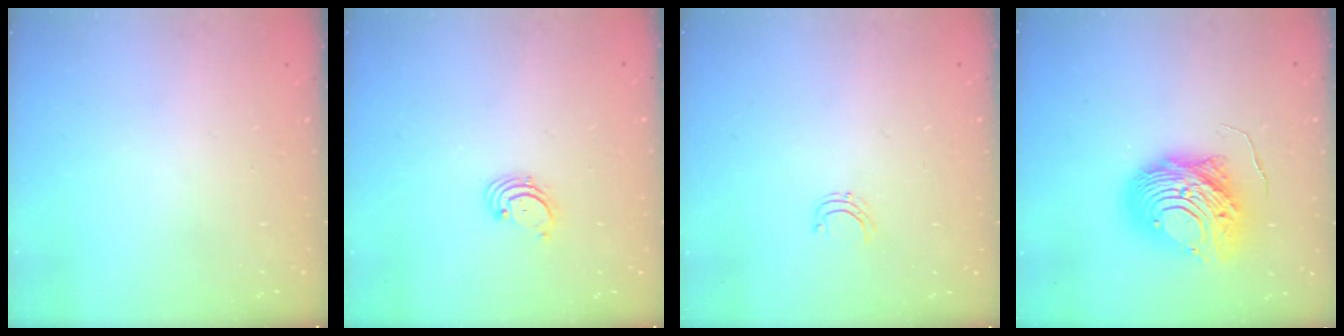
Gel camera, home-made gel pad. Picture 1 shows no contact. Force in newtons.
{"total": 1.7, "press": 1.6, "slide": 0.2}
{"total": 3.8, "press": 3.8, "slide": 0.2}
{"total": 12.6, "press": 12.6, "slide": 1.3}